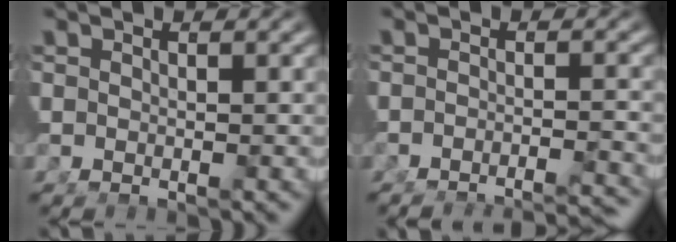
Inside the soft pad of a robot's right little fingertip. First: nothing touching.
{"total": 6.4, "force": [-6.2, 0.6, 1.1], "torque": [0.007, -0.004, -0.100]}